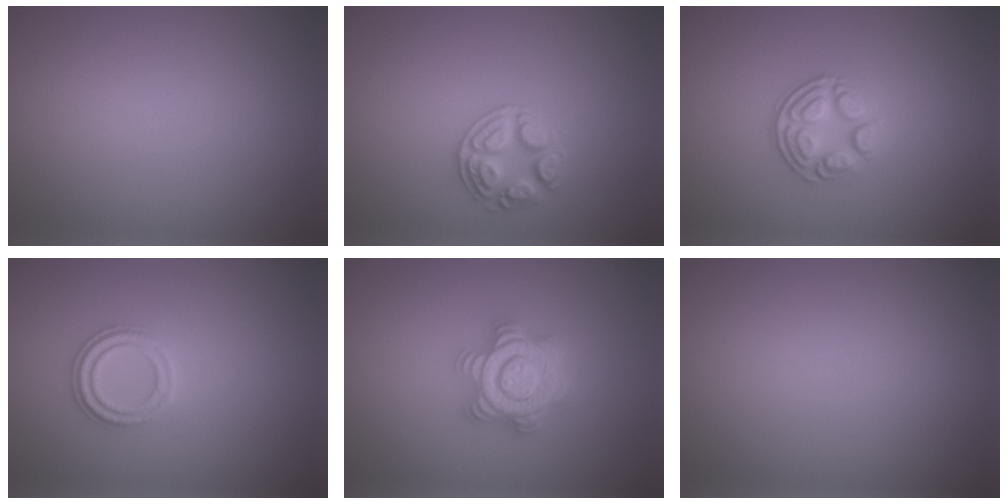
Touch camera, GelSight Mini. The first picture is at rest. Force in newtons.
{"total": 2.7, "press": 2.7, "slide": 0.5}
{"total": 3.7, "press": 2.6, "slide": 2.6}
{"total": 2.3, "press": 2.2, "slide": 0.8}
{"total": 4.9, "press": 4.8, "slide": 0.8}
{"total": 0.0}